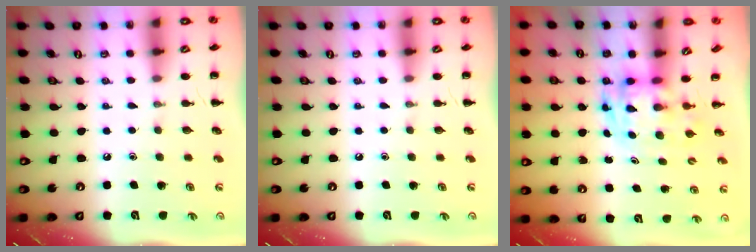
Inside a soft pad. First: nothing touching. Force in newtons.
{"total": 0.0}
{"total": 3.5, "press": 3.4, "slide": 0.7}